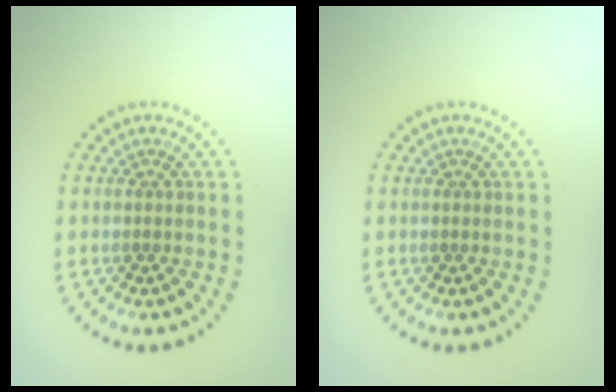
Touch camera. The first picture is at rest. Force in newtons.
{"total": 0.0}